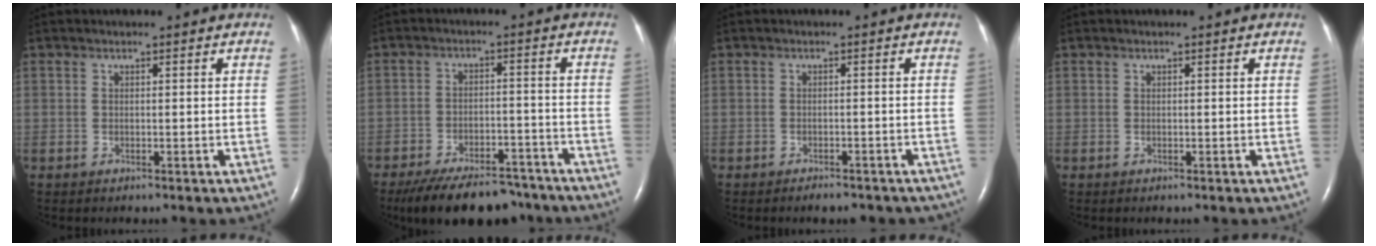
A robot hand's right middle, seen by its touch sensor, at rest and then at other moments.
{"total": 15.0, "force": [-12.4, 5.5, 6.4], "torque": [-0.115, -0.004, -0.180]}
{"total": 5.7, "force": [-4.8, 2.0, 2.1], "torque": [-0.018, 0.001, -0.053]}
{"total": 0.0}